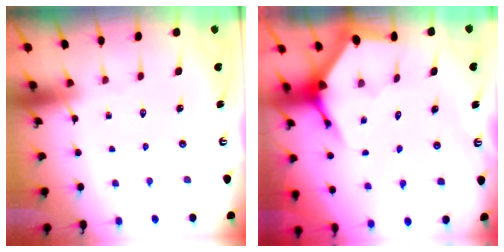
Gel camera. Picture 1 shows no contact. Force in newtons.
{"total": 4.0, "press": 3.9, "slide": 0.5}